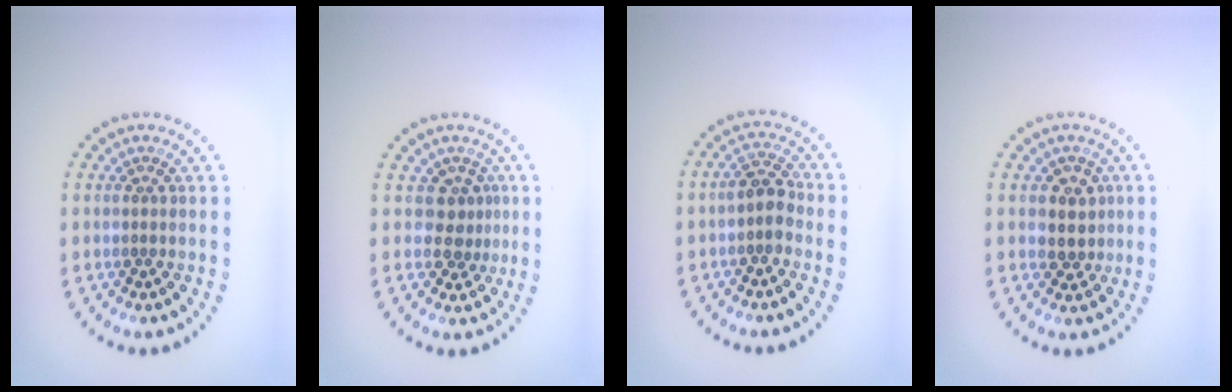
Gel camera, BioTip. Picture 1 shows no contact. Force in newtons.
{"total": 2.2, "press": 1.5, "slide": 1.7}
{"total": 2.4, "press": 2.1, "slide": 1.0}
{"total": 2.2, "press": 2.0, "slide": 0.9}